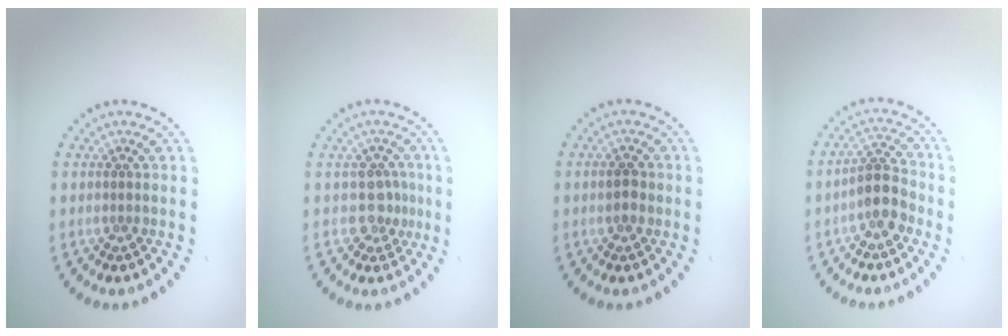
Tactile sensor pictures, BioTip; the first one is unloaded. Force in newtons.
{"total": 1.9, "press": 1.5, "slide": 1.2}
{"total": 1.6, "press": 1.6, "slide": 0.1}
{"total": 3.7, "press": 3.4, "slide": 1.4}